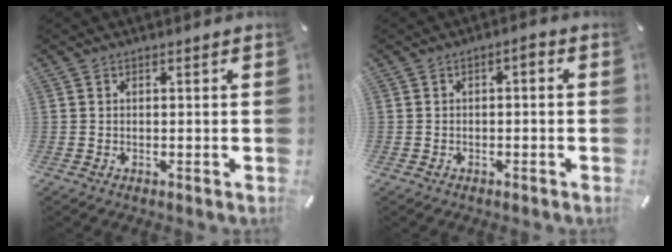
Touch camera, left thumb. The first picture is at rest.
{"total": 1.9, "force": [-1.4, 1.2, 0.7], "torque": [-0.015, 0.012, -0.030]}